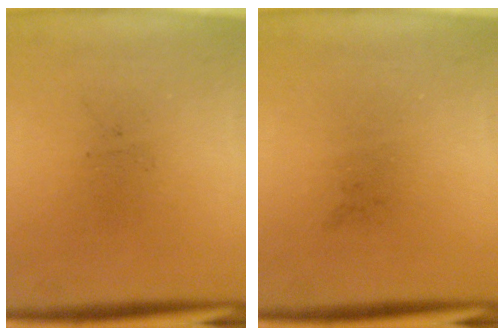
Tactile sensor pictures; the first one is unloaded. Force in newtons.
{"total": 0.0}